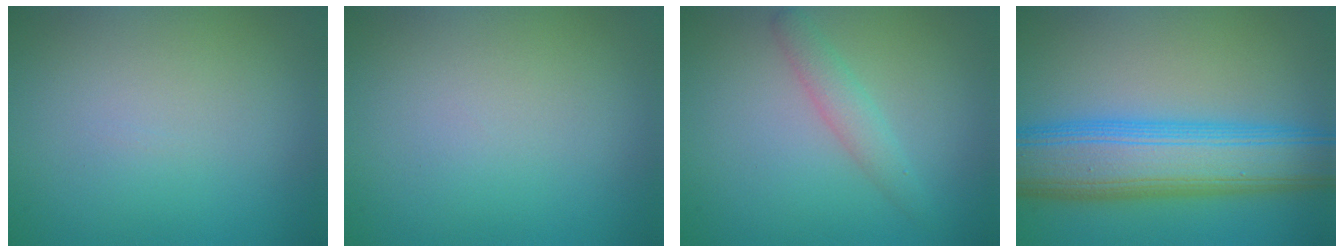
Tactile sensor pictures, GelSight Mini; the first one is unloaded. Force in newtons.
{"total": 0.0}
{"total": 2.1, "press": 2.1, "slide": 0.0}
{"total": 10.0, "press": 10.0, "slide": 0.1}